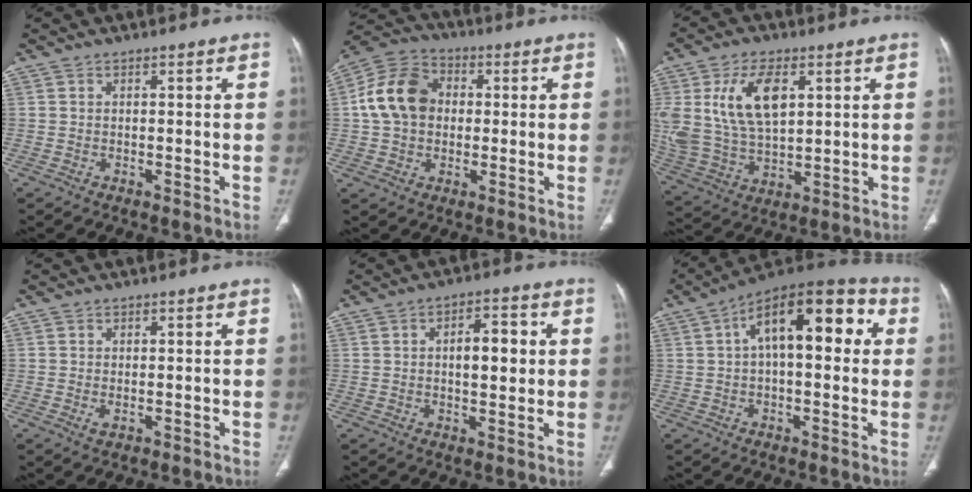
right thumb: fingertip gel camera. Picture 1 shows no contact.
{"total": 12.6, "force": [1.0, 9.9, 7.8], "torque": [-0.132, 0.028, 0.008]}
{"total": 16.8, "force": [5.1, 9.3, 13.0], "torque": [-0.254, -0.009, 0.108]}
{"total": 1.1, "force": [-0.4, 0.6, 0.8], "torque": [-0.018, -0.004, -0.005]}
{"total": 7.6, "force": [1.1, 3.6, 6.6], "torque": [-0.083, 0.007, 0.014]}
{"total": 17.8, "force": [4.0, 8.2, 15.3], "torque": [-0.202, 0.042, 0.052]}